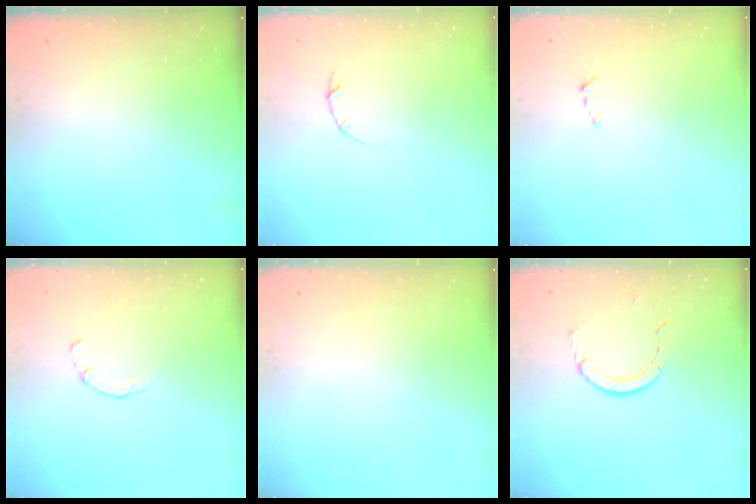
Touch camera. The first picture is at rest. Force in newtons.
{"total": 3.0, "press": 3.0, "slide": 0.4}
{"total": 2.2, "press": 2.1, "slide": 0.3}
{"total": 0.9, "press": 0.8, "slide": 0.3}
{"total": 0.0}
{"total": 1.7, "press": 1.7, "slide": 0.1}